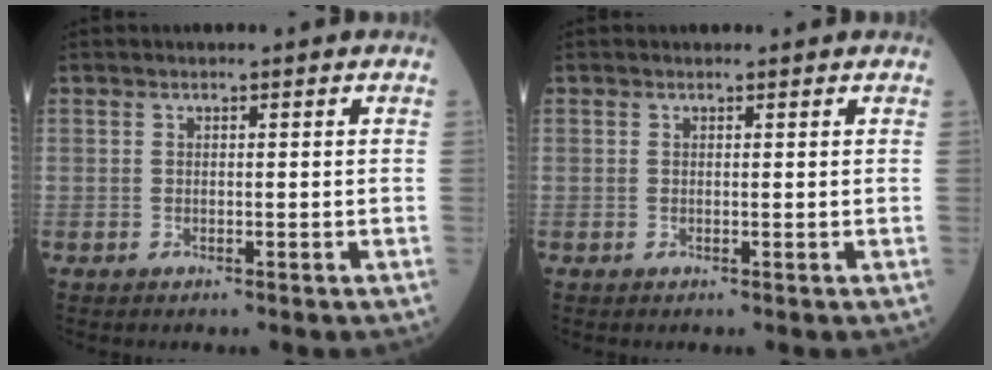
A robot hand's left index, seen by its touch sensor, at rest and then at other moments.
{"total": 0.5, "force": [0.5, 0.0, 0.1], "torque": [-0.006, 0.007, 0.010]}